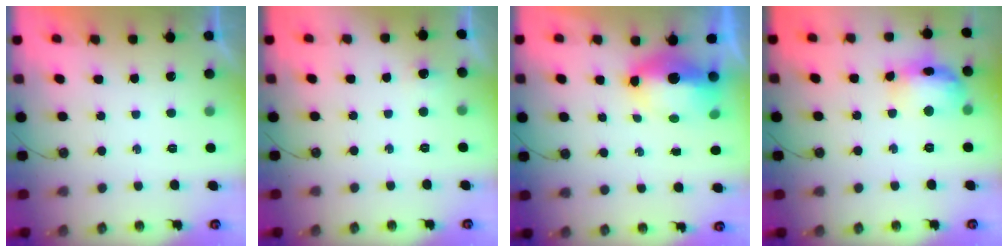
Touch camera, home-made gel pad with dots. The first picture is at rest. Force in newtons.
{"total": 3.0, "press": 2.8, "slide": 1.0}
{"total": 9.5, "press": 9.5, "slide": 1.0}
{"total": 15.0, "press": 15.0, "slide": 1.3}